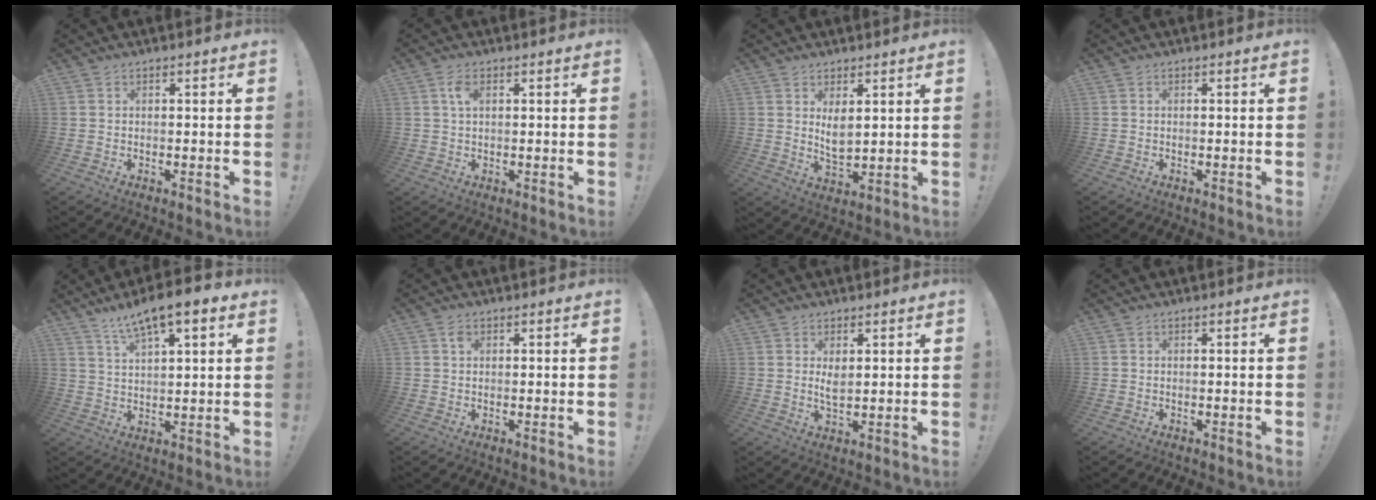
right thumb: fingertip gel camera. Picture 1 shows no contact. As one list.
[{"total": 3.7, "force": [1.4, 2.1, 2.7], "torque": [-0.047, 0.001, 0.022]}, {"total": 5.8, "force": [2.7, 2.6, 4.4], "torque": [-0.076, -0.019, 0.045]}, {"total": 0.0}, {"total": 9.5, "force": [6.5, 2.5, 6.5], "torque": [-0.111, -0.031, 0.113]}, {"total": 1.4, "force": [0.6, 1.0, 0.8], "torque": [-0.006, -0.002, 0.009]}, {"total": 3.7, "force": [1.2, 1.6, 3.1], "torque": [-0.047, -0.008, 0.020]}, {"total": 0.0}]